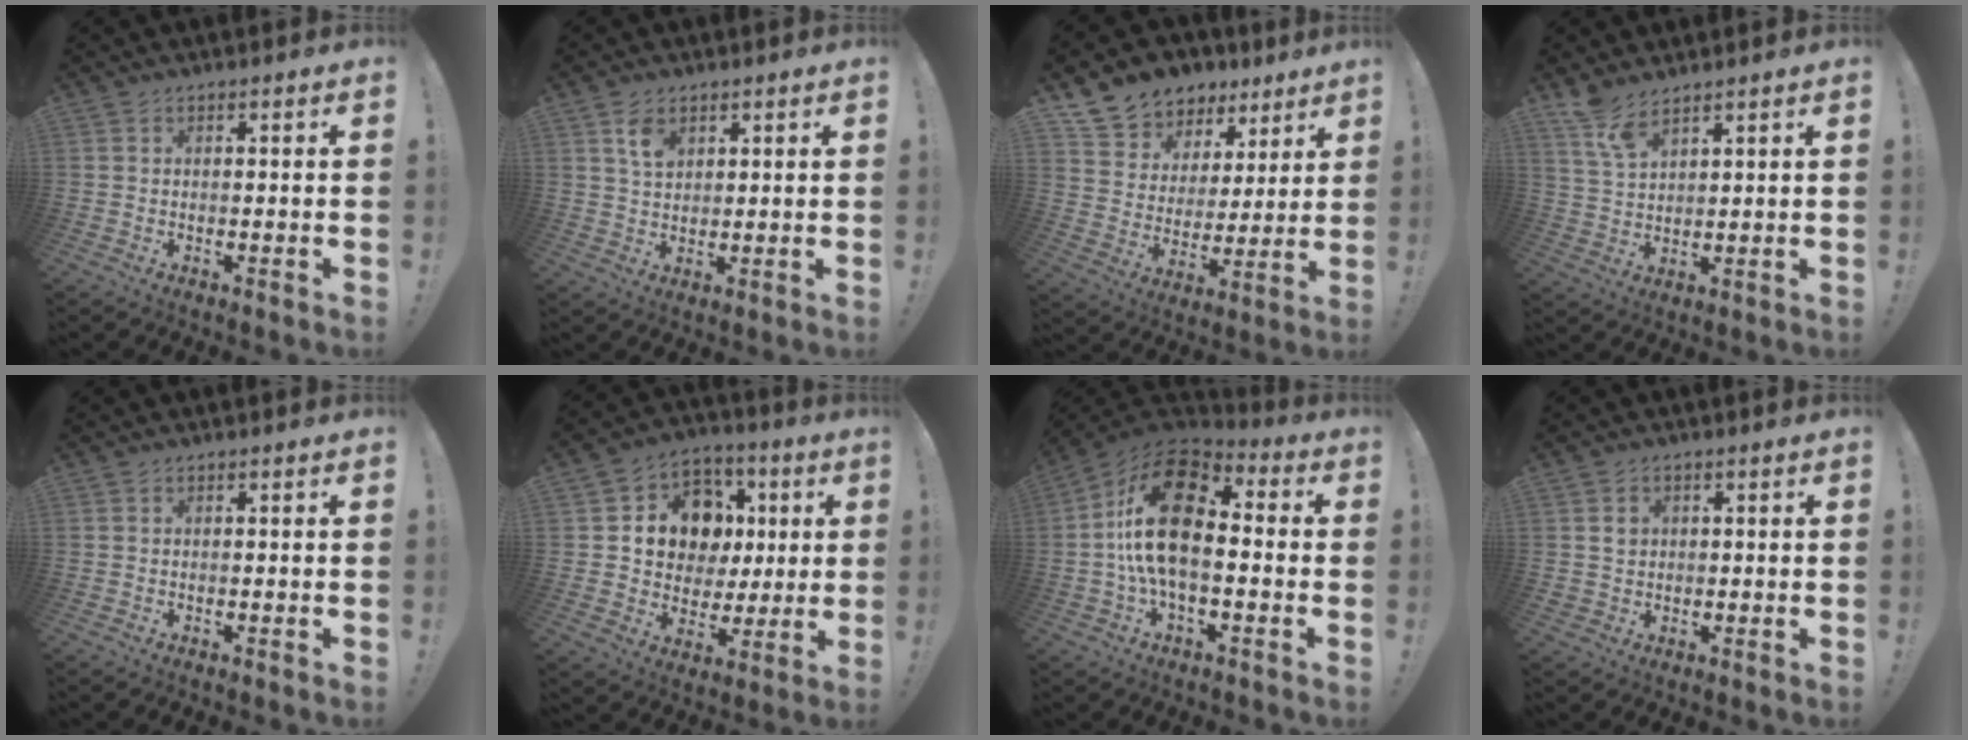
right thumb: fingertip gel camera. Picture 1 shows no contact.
{"total": 5.6, "force": [3.1, 3.5, 3.0], "torque": [-0.044, -0.011, 0.055]}
{"total": 9.8, "force": [6.8, 6.9, 1.1], "torque": [-0.033, -0.054, 0.135]}
{"total": 6.9, "force": [5.5, 2.0, 3.6], "torque": [-0.073, -0.030, 0.104]}
{"total": 0.0}
{"total": 13.8, "force": [3.3, 12.2, 5.5], "torque": [-0.069, -0.015, 0.087]}
{"total": 20.2, "force": [1.2, 10.9, 16.9], "torque": [-0.326, 0.008, 0.022]}
{"total": 3.1, "force": [0.8, 2.8, 0.9], "torque": [0.001, -0.005, 0.012]}